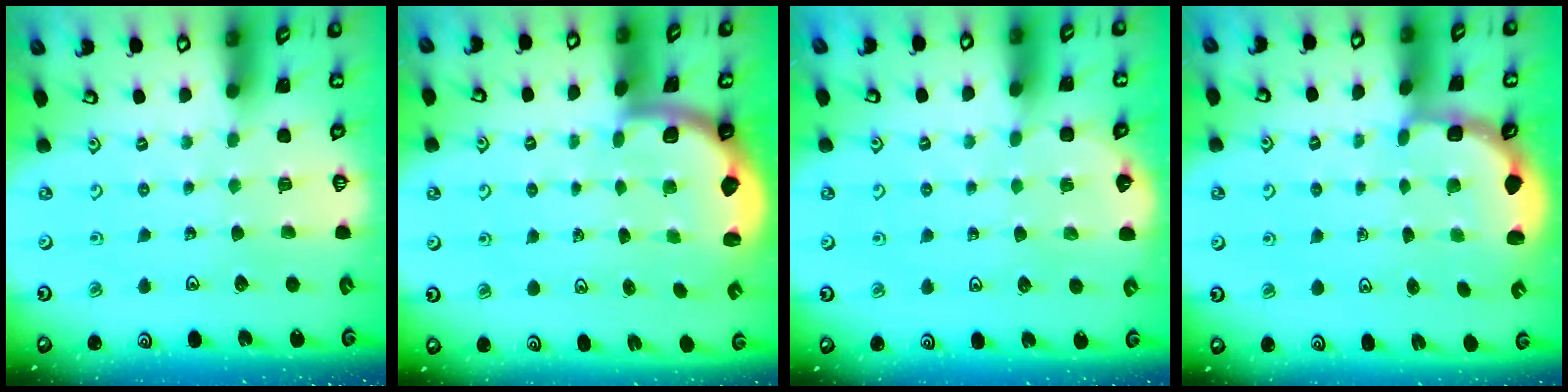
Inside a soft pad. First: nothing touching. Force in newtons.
{"total": 2.0, "press": 1.9, "slide": 0.5}
{"total": 2.3, "press": 2.3, "slide": 0.1}
{"total": 2.9, "press": 2.5, "slide": 1.4}